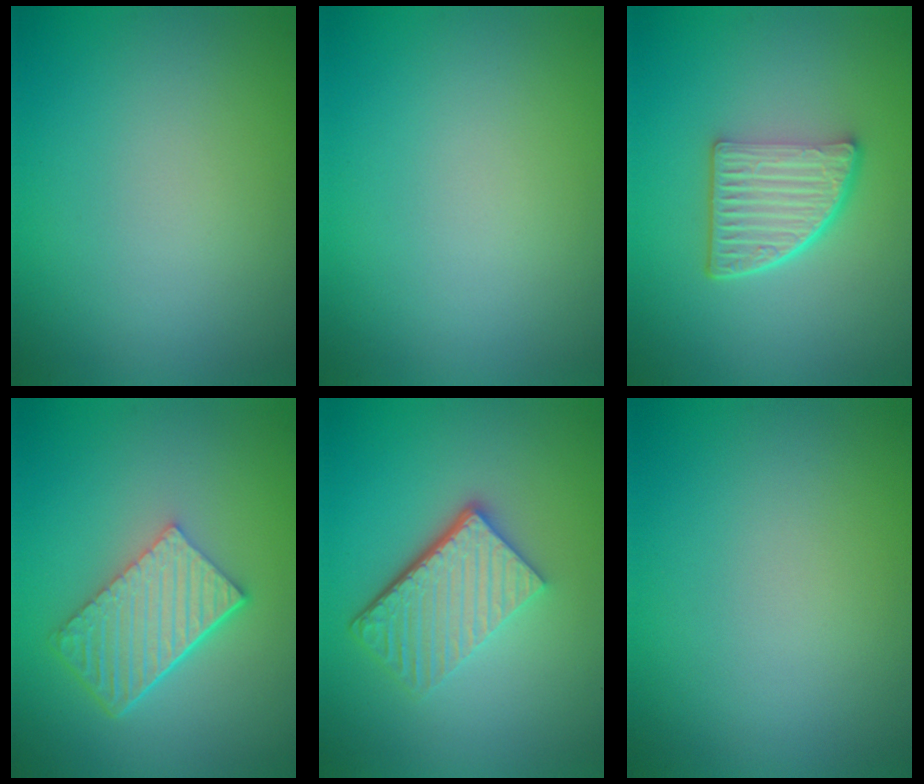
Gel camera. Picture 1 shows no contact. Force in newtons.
{"total": 0.0}
{"total": 5.5, "press": 3.9, "slide": 3.8}
{"total": 5.7, "press": 3.9, "slide": 4.2}
{"total": 5.6, "press": 3.8, "slide": 4.1}
{"total": 0.0}